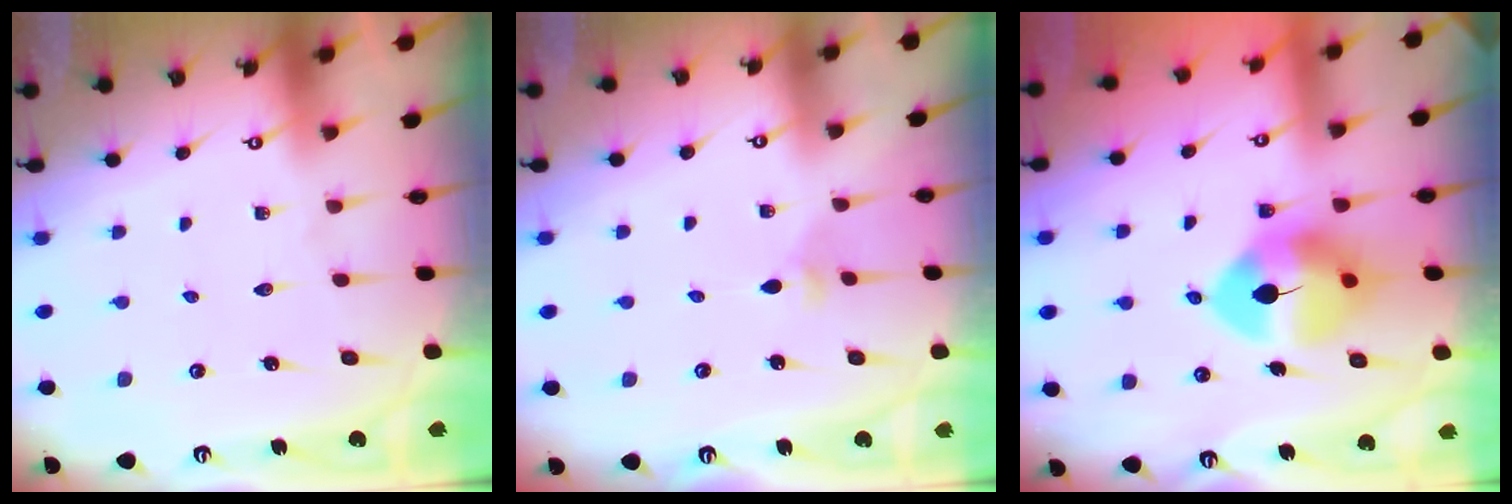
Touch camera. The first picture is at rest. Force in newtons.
{"total": 3.4, "press": 3.3, "slide": 0.8}
{"total": 9.4, "press": 9.3, "slide": 1.1}